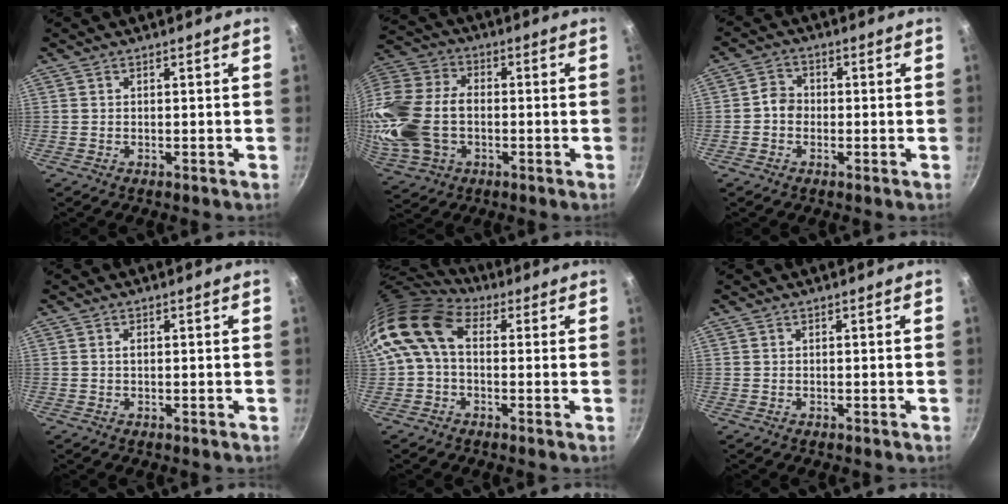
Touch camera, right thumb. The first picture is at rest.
{"total": 19.6, "force": [-2.5, 13.6, 13.9], "torque": [-0.291, 0.027, -0.048]}
{"total": 3.6, "force": [-0.8, 3.1, 1.6], "torque": [-0.008, 0.018, -0.021]}
{"total": 0.9, "force": [0.1, 0.6, 0.7], "torque": [-0.012, 0.003, 0.001]}
{"total": 10.8, "force": [1.7, 7.2, 7.8], "torque": [-0.139, 0.021, 0.013]}
{"total": 0.0}